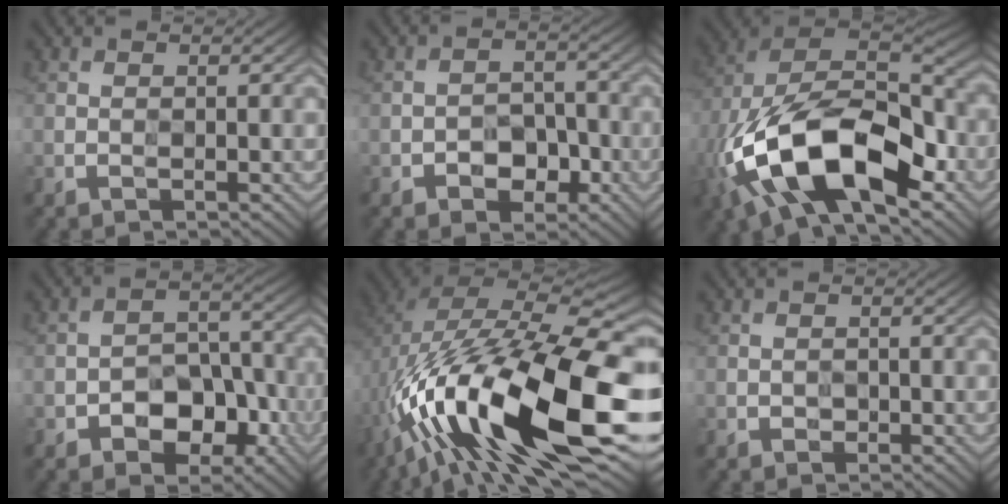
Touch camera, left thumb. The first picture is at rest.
{"total": 3.9, "force": [-2.6, 2.5, 1.5], "torque": [-0.009, 0.006, -0.048]}
{"total": 18.8, "force": [-8.4, 10.1, 13.6], "torque": [-0.302, -0.020, -0.136]}
{"total": 6.9, "force": [-3.9, 4.3, 3.7], "torque": [-0.040, 0.000, -0.068]}
{"total": 19.9, "force": [-7.2, 7.7, 16.8], "torque": [-0.326, -0.016, -0.123]}
{"total": 0.8, "force": [-0.4, 0.7, 0.1], "torque": [-0.001, 0.001, -0.009]}